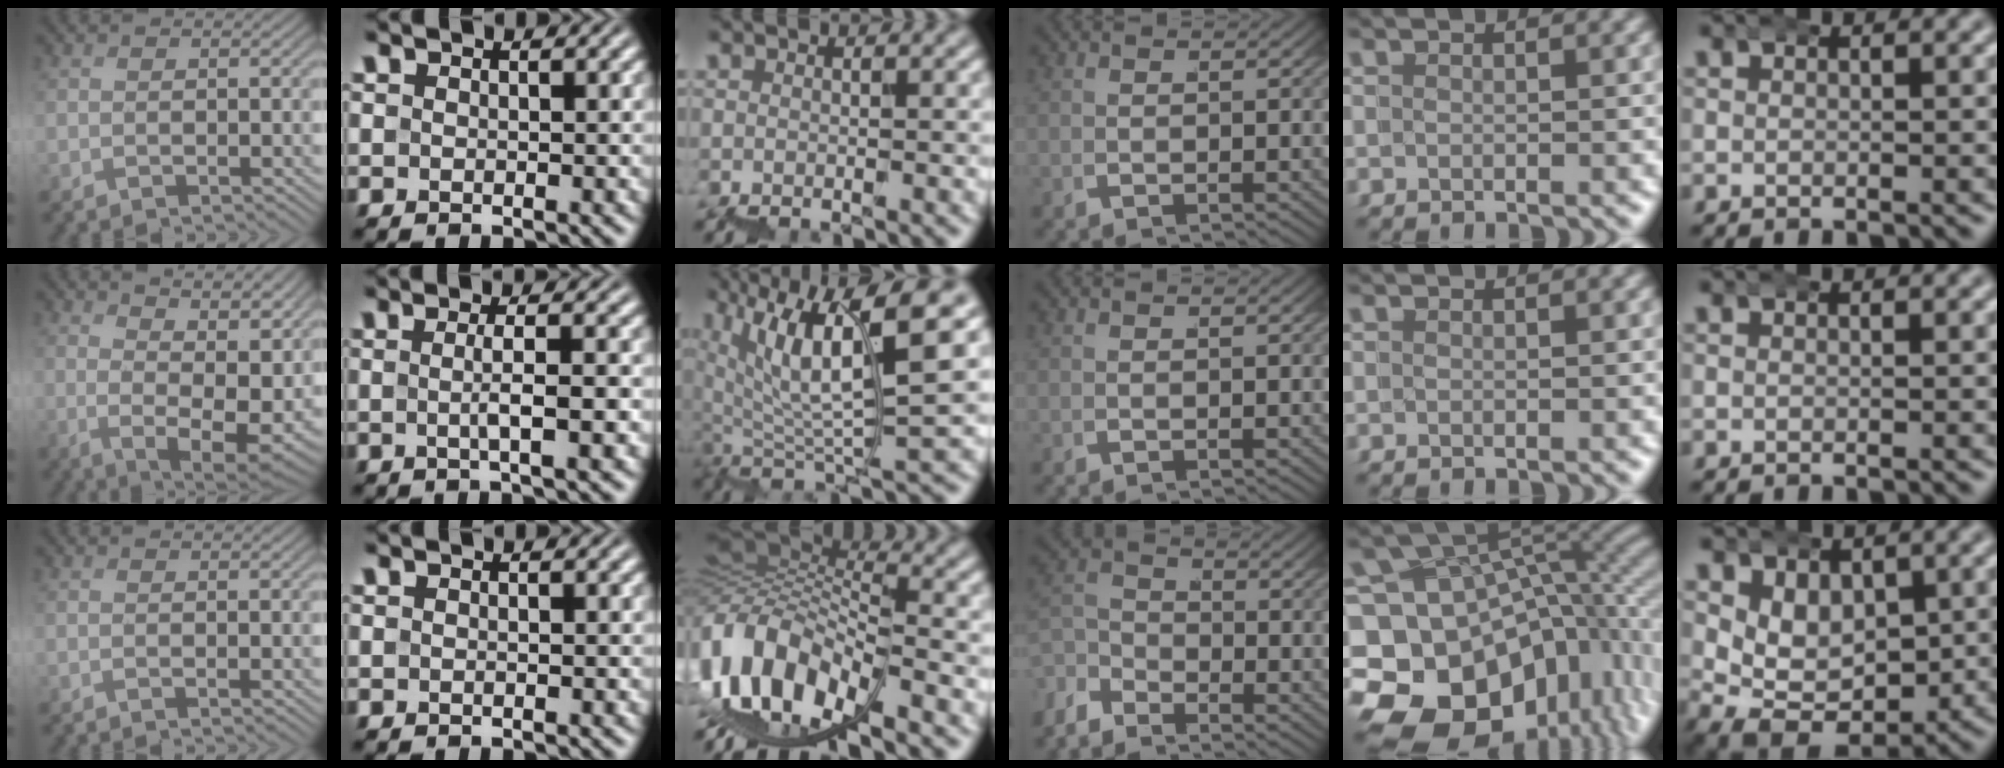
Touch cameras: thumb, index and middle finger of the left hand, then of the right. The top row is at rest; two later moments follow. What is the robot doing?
{"motion": "wrap", "object": "bubble wrap"}